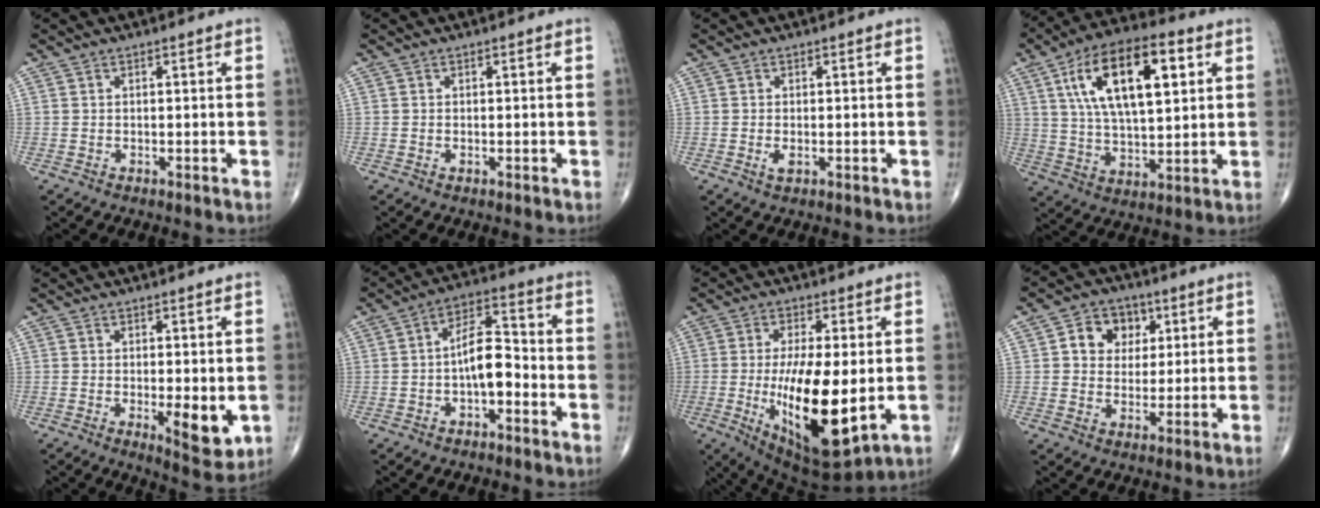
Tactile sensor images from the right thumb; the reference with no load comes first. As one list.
[{"total": 0.0}, {"total": 1.4, "force": [-0.2, 0.7, 1.2], "torque": [-0.025, -0.004, -0.005]}, {"total": 19.3, "force": [6.5, 8.4, 16.1], "torque": [-0.264, -0.002, 0.109]}, {"total": 6.7, "force": [-1.0, 2.5, 6.1], "torque": [-0.080, -0.019, -0.008]}, {"total": 8.7, "force": [-2.0, 4.3, 7.3], "torque": [-0.111, 0.037, -0.042]}, {"total": 17.8, "force": [-2.0, 6.2, 16.5], "torque": [-0.292, -0.030, -0.014]}, {"total": 8.2, "force": [2.5, 6.8, 4.0], "torque": [-0.020, -0.002, 0.037]}]